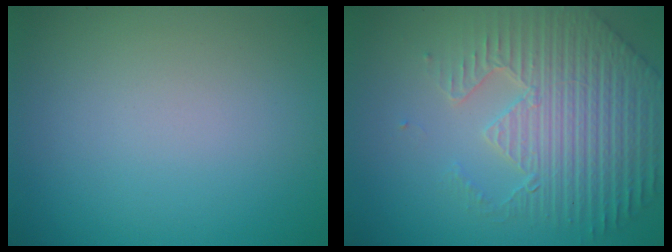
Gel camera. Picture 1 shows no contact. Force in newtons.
{"total": 6.6, "press": 5.3, "slide": 4.0}